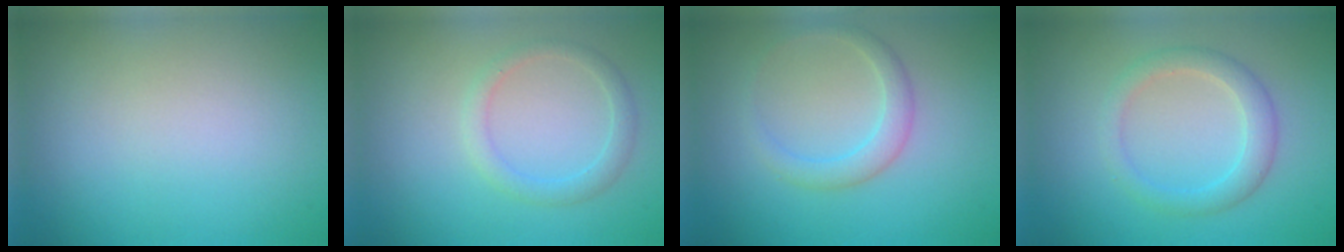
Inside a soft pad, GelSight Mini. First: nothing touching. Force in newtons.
{"total": 1.9, "press": 1.9, "slide": 0.1}
{"total": 2.1, "press": 2.1, "slide": 0.1}
{"total": 2.8, "press": 2.8, "slide": 0.3}